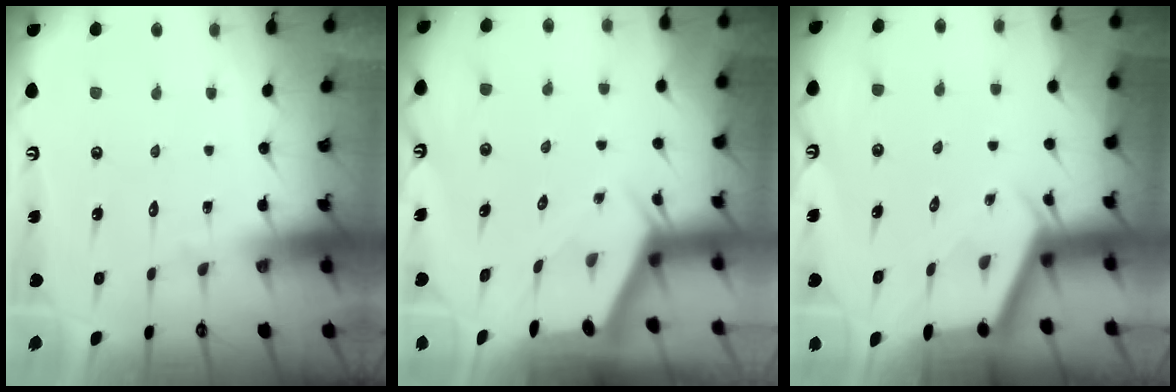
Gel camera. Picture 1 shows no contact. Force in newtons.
{"total": 2.0, "press": 1.9, "slide": 0.3}
{"total": 2.6, "press": 2.6, "slide": 0.2}